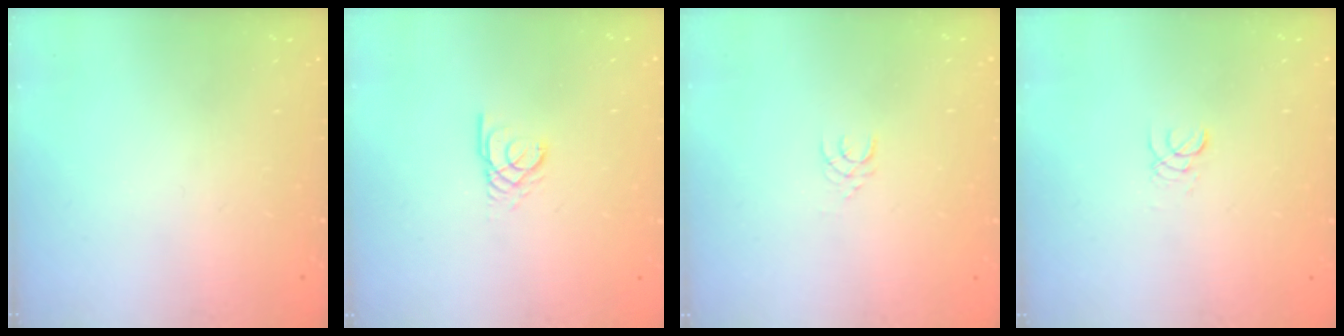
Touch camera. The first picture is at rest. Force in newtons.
{"total": 2.6, "press": 2.6, "slide": 0.1}
{"total": 2.7, "press": 2.7, "slide": 0.2}
{"total": 1.6, "press": 1.6, "slide": 0.3}